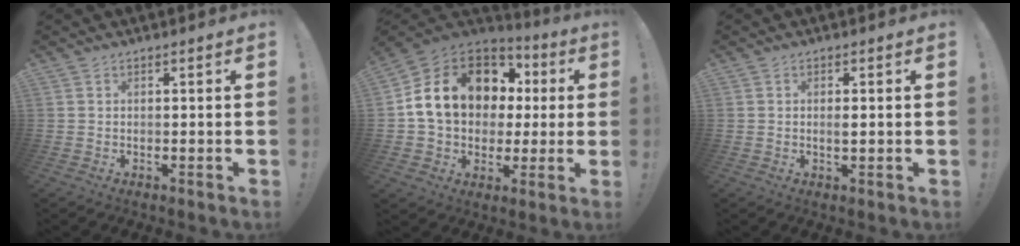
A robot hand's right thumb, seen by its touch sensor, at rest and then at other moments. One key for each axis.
{"total": 18.1, "fx": 4.9, "fy": 13.6, "fz": 10.8, "tx": -0.182, "ty": -0.008, "tz": 0.108}
{"total": 1.3, "fx": 0.0, "fy": 0.2, "fz": 1.3, "tx": -0.015, "ty": -0.003, "tz": -0.001}